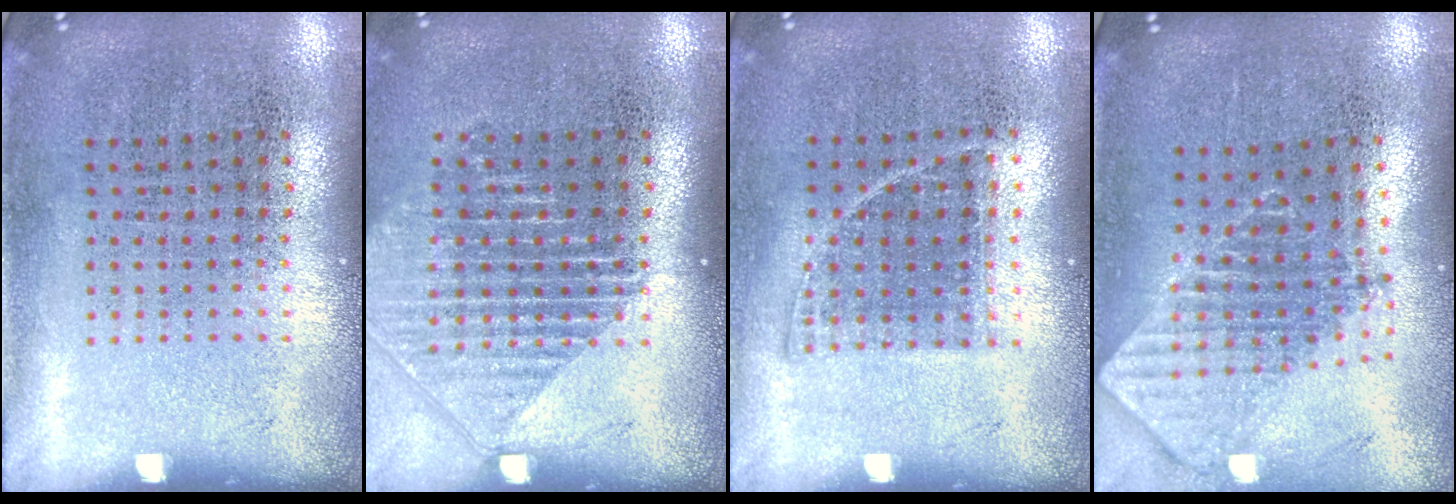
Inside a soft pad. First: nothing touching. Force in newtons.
{"total": 1.5, "press": 1.4, "slide": 0.6}
{"total": 0.8, "press": 0.7, "slide": 0.4}
{"total": 2.0, "press": 1.6, "slide": 1.3}